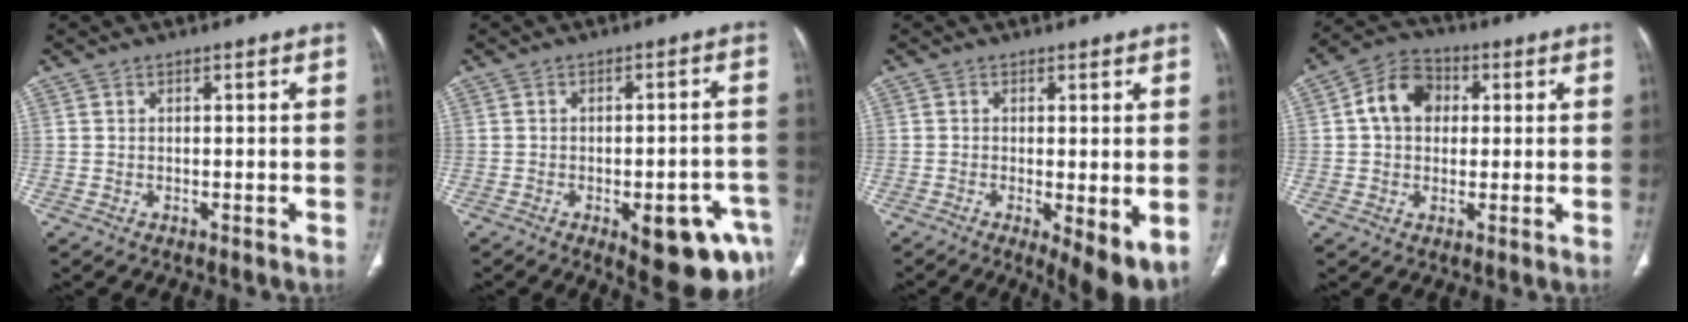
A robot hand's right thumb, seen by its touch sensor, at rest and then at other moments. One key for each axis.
{"total": 13.7, "fx": -6.3, "fy": 5.0, "fz": 11.1, "tx": -0.089, "ty": 0.026, "tz": -0.067}
{"total": 7.9, "fx": -2.1, "fy": 2.2, "fz": 7.4, "tx": -0.107, "ty": -0.024, "tz": -0.031}
{"total": 8.9, "fx": 1.5, "fy": 6.9, "fz": 5.4, "tx": -0.075, "ty": 0.017, "tz": 0.017}